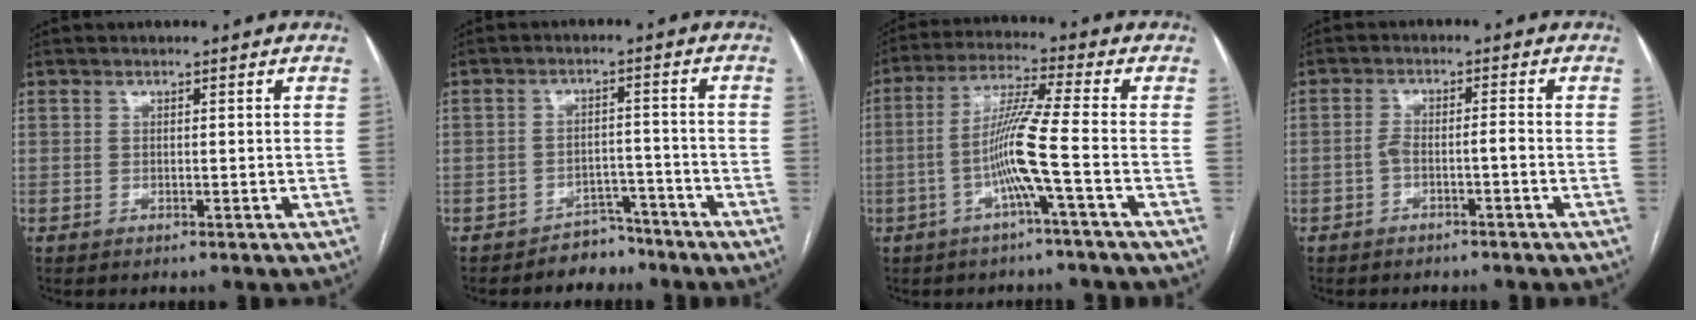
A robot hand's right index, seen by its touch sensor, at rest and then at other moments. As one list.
[{"total": 4.4, "force": [-3.6, 2.5, -0.1], "torque": [0.009, 0.016, -0.051]}, {"total": 8.7, "force": [-2.6, -1.5, 8.1], "torque": [-0.163, 0.008, -0.052]}, {"total": 2.7, "force": [-1.3, 0.5, 2.3], "torque": [-0.043, 0.014, -0.019]}]